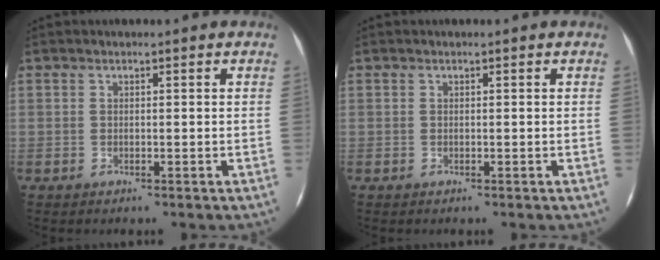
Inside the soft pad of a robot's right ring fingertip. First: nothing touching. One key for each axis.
{"total": 0.0}